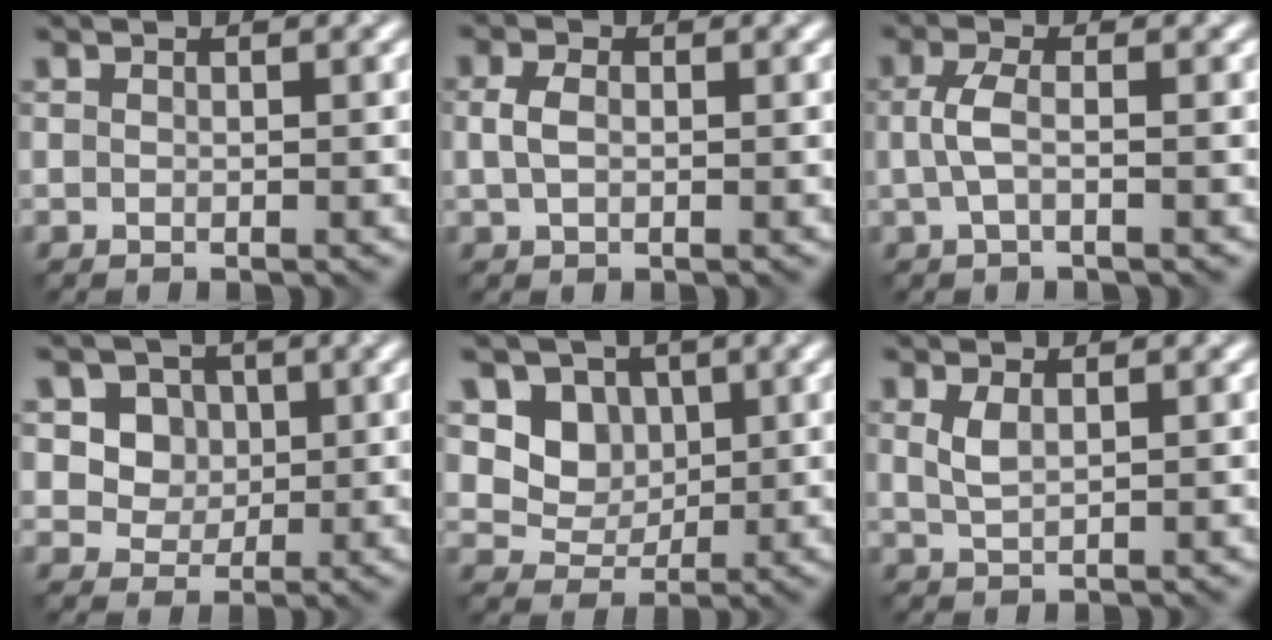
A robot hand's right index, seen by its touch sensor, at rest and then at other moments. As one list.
[{"total": 1.9, "force": [0.2, 1.3, 1.4], "torque": [-0.034, 0.003, 0.001]}, {"total": 2.2, "force": [-0.1, 0.7, 2.1], "torque": [-0.050, 0.002, -0.006]}, {"total": 6.1, "force": [2.4, 5.0, 2.6], "torque": [-0.043, 0.003, 0.037]}, {"total": 4.5, "force": [1.6, 3.8, 1.9], "torque": [-0.041, -0.021, 0.035]}, {"total": 1.7, "force": [0.7, 0.7, 1.4], "torque": [-0.035, -0.001, 0.018]}]